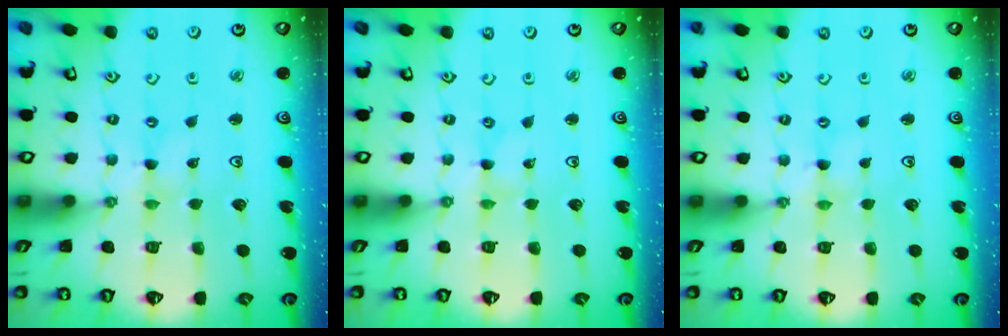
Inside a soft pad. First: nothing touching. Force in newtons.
{"total": 0.0}
{"total": 0.0}